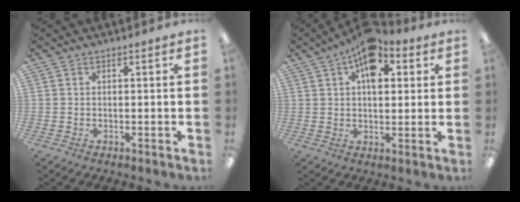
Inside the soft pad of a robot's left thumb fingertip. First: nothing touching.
{"total": 10.6, "force": [5.2, 5.7, 7.2], "torque": [-0.093, -0.019, 0.088]}